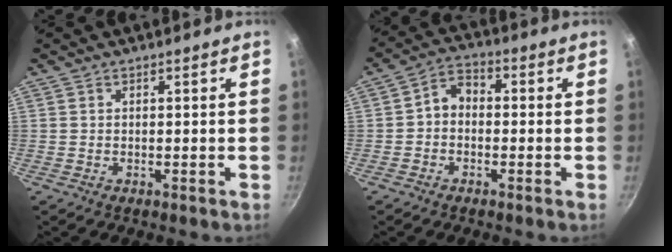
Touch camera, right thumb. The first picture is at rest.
{"total": 4.9, "force": [-0.7, 3.7, 3.2], "torque": [-0.046, 0.023, -0.025]}